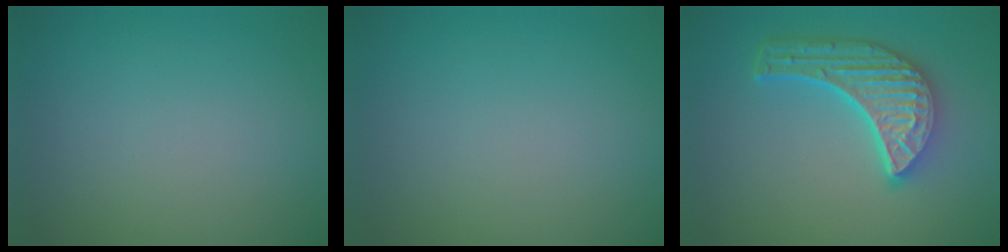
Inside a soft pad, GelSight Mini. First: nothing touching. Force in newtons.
{"total": 0.0}
{"total": 5.8, "press": 4.5, "slide": 3.7}